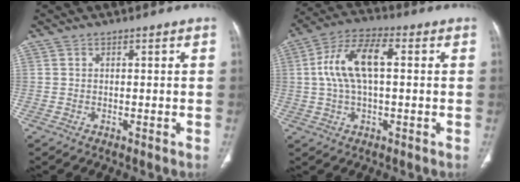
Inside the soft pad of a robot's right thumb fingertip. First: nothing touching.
{"total": 11.7, "force": [1.5, 5.4, 10.2], "torque": [-0.209, 0.030, 0.023]}